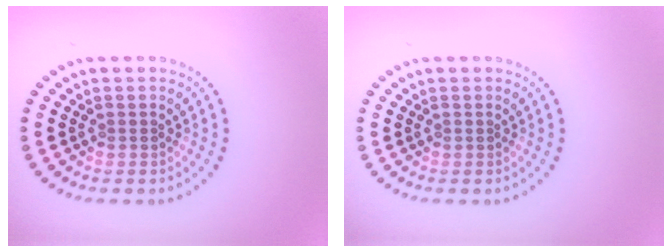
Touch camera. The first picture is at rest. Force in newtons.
{"total": 0.0}